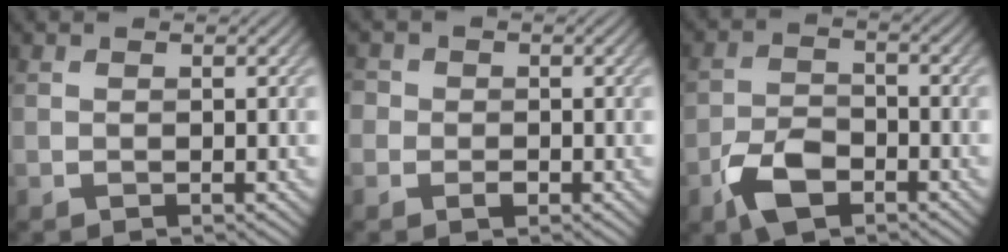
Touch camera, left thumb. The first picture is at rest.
{"total": 2.7, "force": [-0.5, 2.4, 1.0], "torque": [-0.004, 0.002, -0.027]}
{"total": 6.2, "force": [-3.6, 3.5, 3.7], "torque": [-0.076, -0.004, -0.078]}